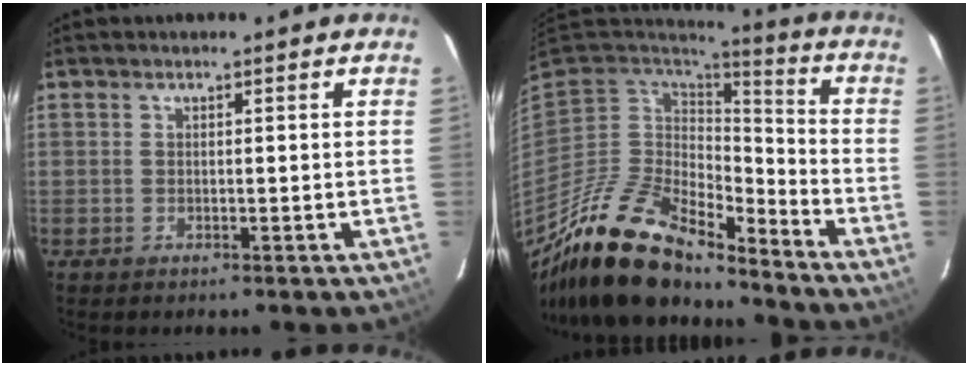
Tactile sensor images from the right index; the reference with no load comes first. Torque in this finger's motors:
{"motor_torque": [-0.14, -0.93, 0.18, 0.01]}